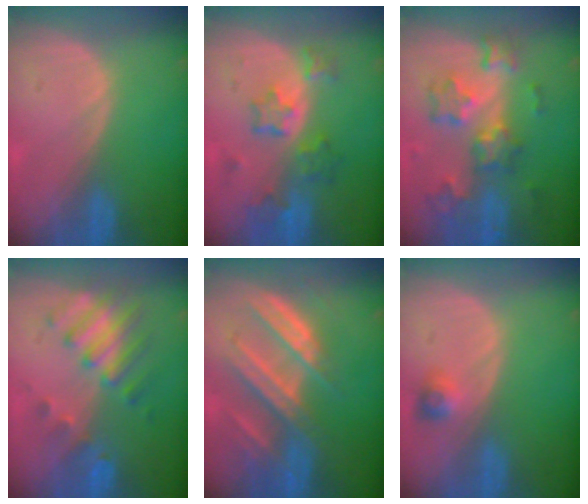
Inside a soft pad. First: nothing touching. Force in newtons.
{"total": 7.1, "press": 6.3, "slide": 3.3}
{"total": 8.8, "press": 7.8, "slide": 4.1}
{"total": 8.1, "press": 7.2, "slide": 3.8}
{"total": 9.1, "press": 8.3, "slide": 3.8}
{"total": 2.6, "press": 2.4, "slide": 1.0}